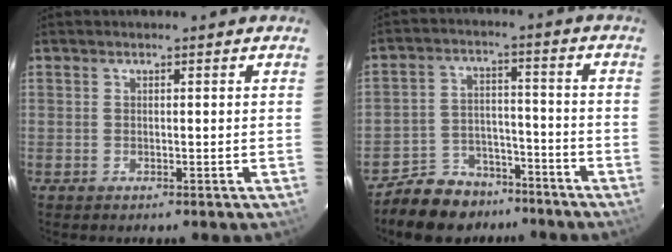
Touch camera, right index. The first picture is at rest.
{"total": 12.2, "force": [-9.8, 6.5, 2.9], "torque": [-0.082, 0.025, -0.141]}